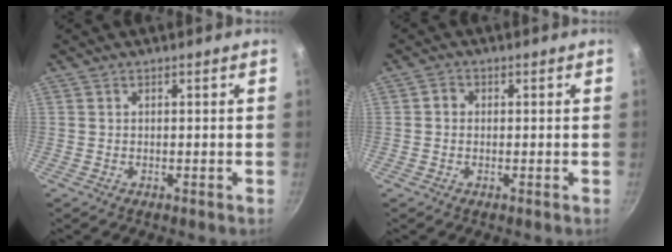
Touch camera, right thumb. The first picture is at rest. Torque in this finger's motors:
{"motor_torque": [-0.70, 0.06, 0.32, -0.19, 0.04]}